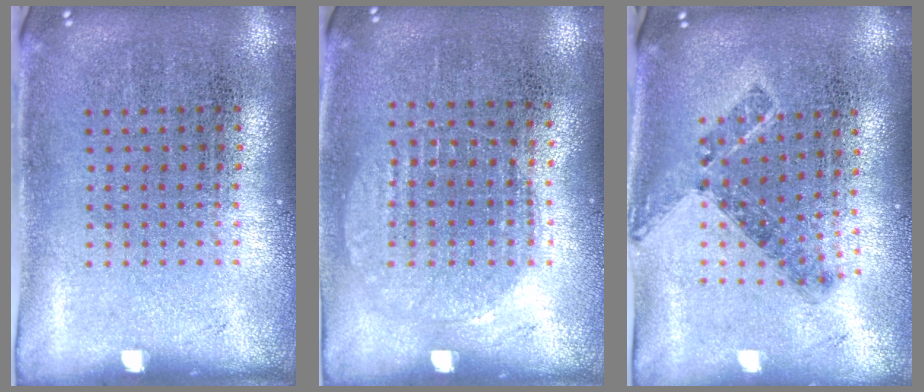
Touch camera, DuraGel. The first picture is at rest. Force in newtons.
{"total": 0.9, "press": 0.9, "slide": 0.2}
{"total": 0.8, "press": 0.8, "slide": 0.2}